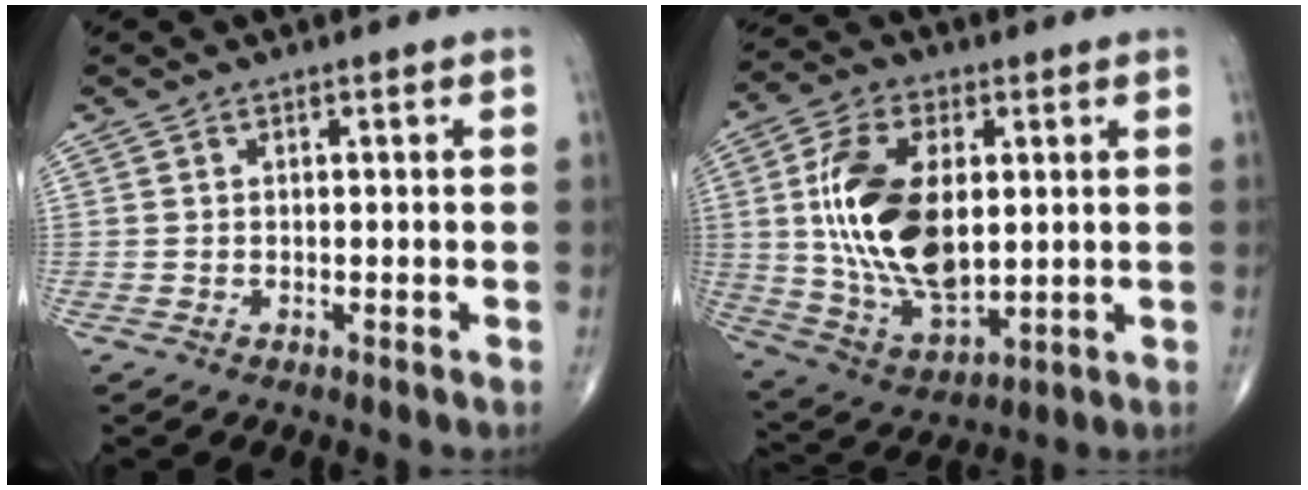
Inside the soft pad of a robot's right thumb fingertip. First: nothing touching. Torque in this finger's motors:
{"motor_torque": [1.65, 3.36, 1.98, 0.28, 0.19]}